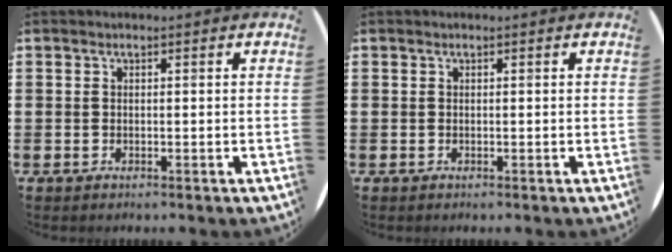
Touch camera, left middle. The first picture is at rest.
{"total": 0.0}